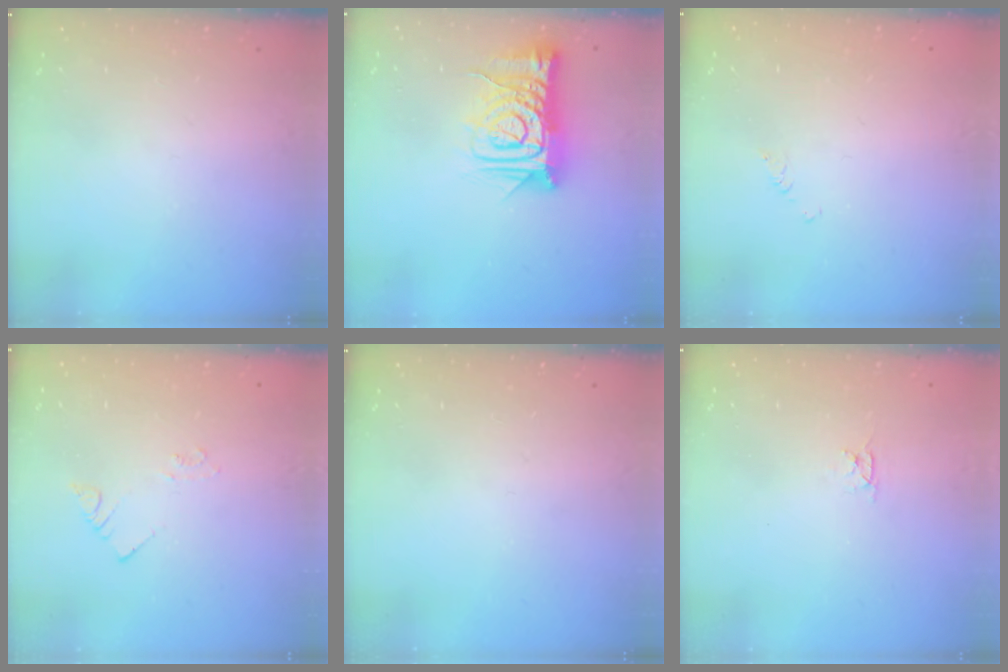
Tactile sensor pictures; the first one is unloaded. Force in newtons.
{"total": 13.2, "press": 13.1, "slide": 1.6}
{"total": 1.2, "press": 1.2, "slide": 0.2}
{"total": 2.1, "press": 2.1, "slide": 0.3}
{"total": 0.0}
{"total": 2.8, "press": 2.8, "slide": 0.3}